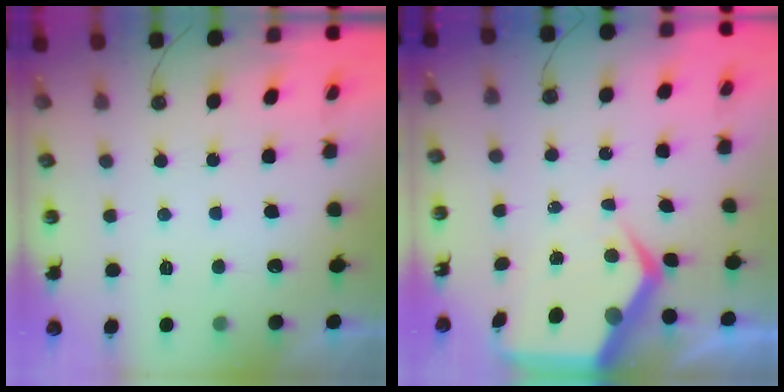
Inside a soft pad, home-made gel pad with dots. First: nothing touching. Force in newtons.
{"total": 8.4, "press": 8.3, "slide": 1.1}